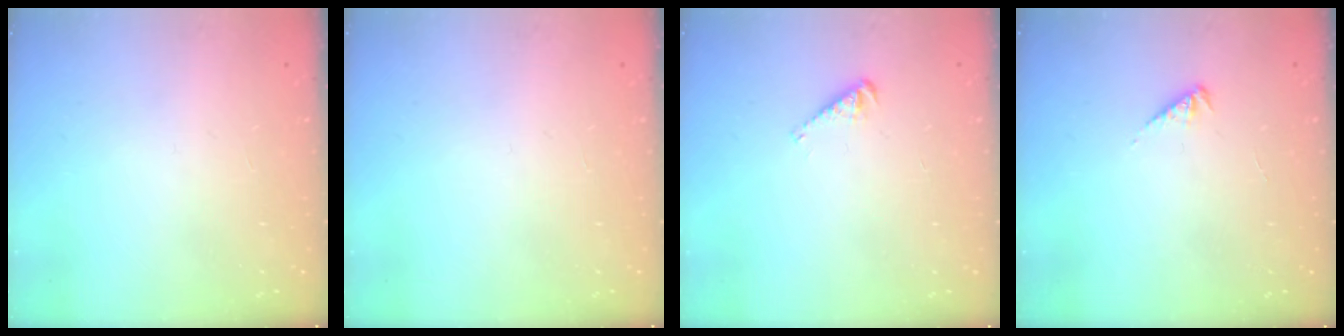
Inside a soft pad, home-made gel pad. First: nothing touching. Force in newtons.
{"total": 0.0}
{"total": 2.5, "press": 2.5, "slide": 0.1}
{"total": 2.3, "press": 2.3, "slide": 0.5}